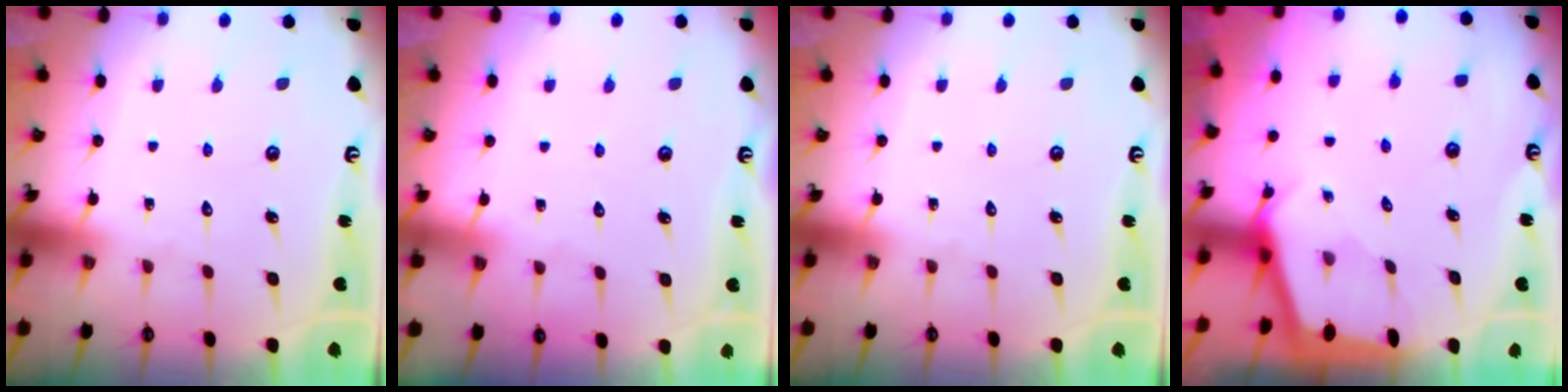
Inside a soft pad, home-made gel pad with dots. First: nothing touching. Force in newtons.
{"total": 1.4, "press": 1.4, "slide": 0.3}
{"total": 0.0}
{"total": 2.2, "press": 2.2, "slide": 0.3}